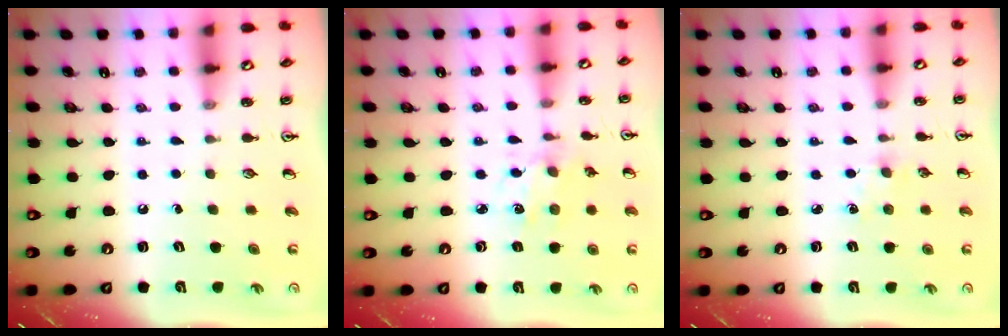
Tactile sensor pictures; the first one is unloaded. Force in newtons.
{"total": 2.1, "press": 2.0, "slide": 0.6}
{"total": 3.8, "press": 3.7, "slide": 0.5}